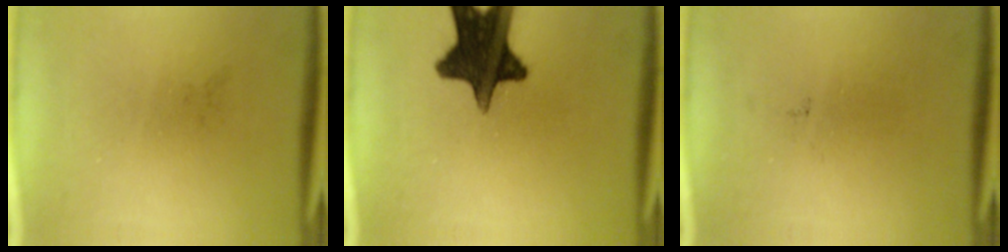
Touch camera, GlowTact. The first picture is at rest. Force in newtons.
{"total": 14.8}
{"total": 0.0}